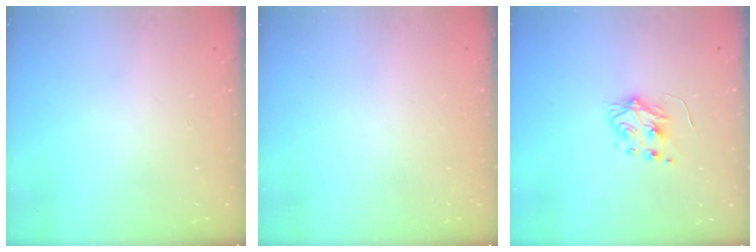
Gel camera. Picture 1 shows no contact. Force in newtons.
{"total": 0.0}
{"total": 5.9, "press": 5.9, "slide": 0.6}